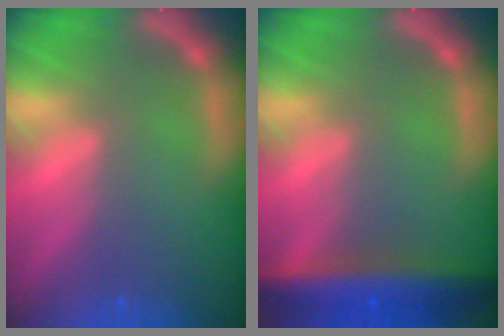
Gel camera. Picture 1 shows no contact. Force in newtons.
{"total": 7.4}